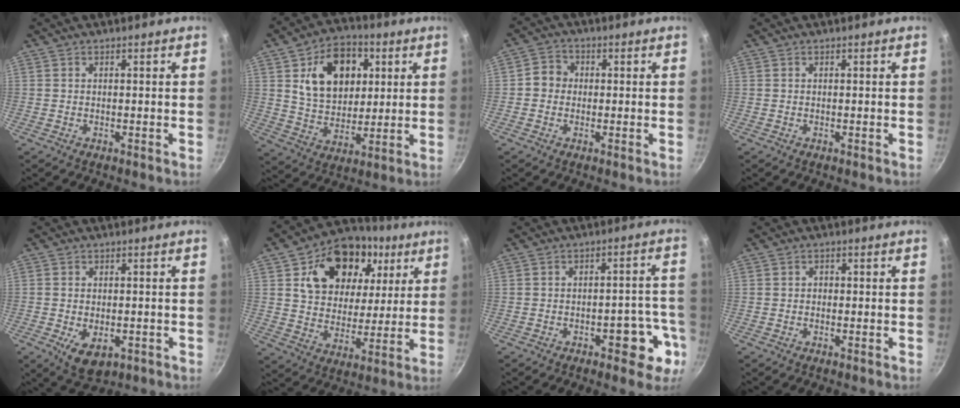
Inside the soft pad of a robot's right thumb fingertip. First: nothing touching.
{"total": 16.3, "force": [4.8, 11.5, 10.5], "torque": [-0.127, -0.010, 0.080]}
{"total": 4.0, "force": [-0.2, 3.6, 1.5], "torque": [-0.006, 0.009, -0.015]}
{"total": 0.0}
{"total": 7.4, "force": [-1.2, 4.8, 5.5], "torque": [-0.074, -0.014, -0.003]}
{"total": 21.1, "force": [8.2, 14.8, 12.5], "torque": [-0.177, -0.011, 0.132]}
{"total": 8.9, "force": [-4.0, 4.4, 6.6], "torque": [-0.045, 0.040, -0.043]}
{"total": 1.0, "force": [-0.1, 0.9, 0.4], "torque": [-0.005, 0.005, -0.003]}